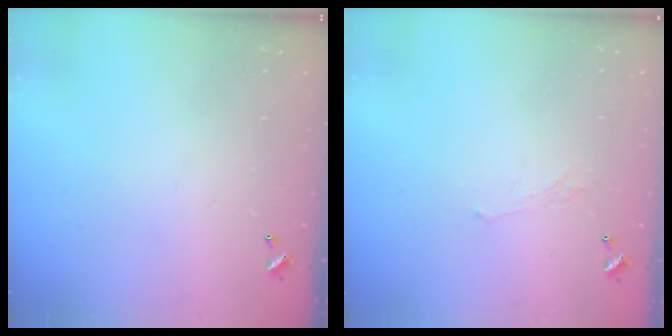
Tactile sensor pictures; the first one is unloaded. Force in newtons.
{"total": 0.6, "press": 0.2, "slide": 0.6}